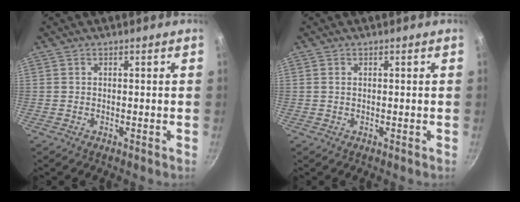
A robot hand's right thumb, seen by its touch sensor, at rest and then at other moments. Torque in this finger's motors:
{"motor_torque": [-0.37, 0.16, -0.50, -0.03, -0.05]}